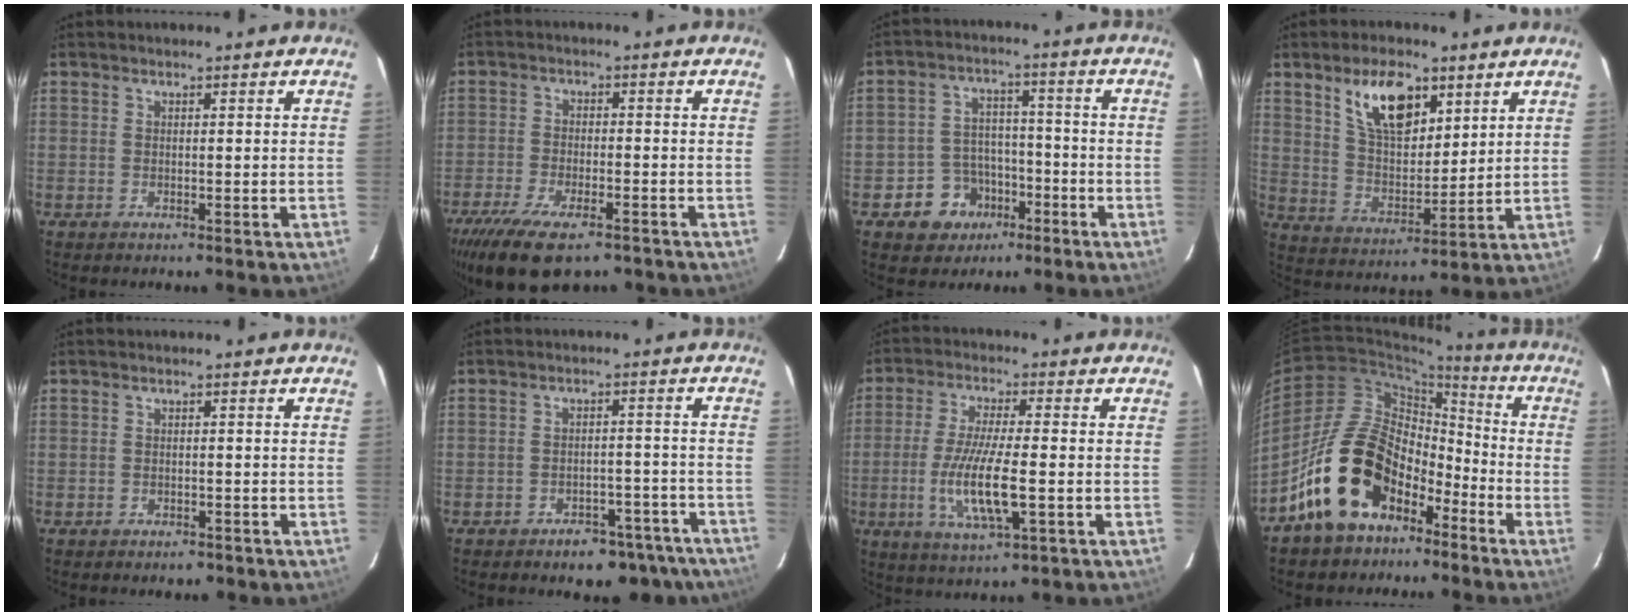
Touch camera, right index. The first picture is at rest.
{"total": 14.6, "force": [-10.4, 5.3, 8.9], "torque": [-0.194, -0.044, -0.174]}
{"total": 8.4, "force": [-4.3, 7.0, 1.6], "torque": [-0.046, 0.032, -0.056]}
{"total": 12.6, "force": [7.0, 6.1, 8.6], "torque": [-0.141, 0.007, 0.135]}
{"total": 2.4, "force": [-1.9, 1.3, 0.8], "torque": [-0.018, -0.003, -0.024]}
{"total": 13.4, "force": [-11.2, 6.2, 3.7], "torque": [-0.057, 0.036, -0.111]}
{"total": 11.2, "force": [-2.6, 2.1, 10.7], "torque": [-0.211, -0.016, -0.049]}
{"total": 17.1, "force": [-10.1, 10.5, 9.0], "torque": [-0.166, 0.020, -0.163]}